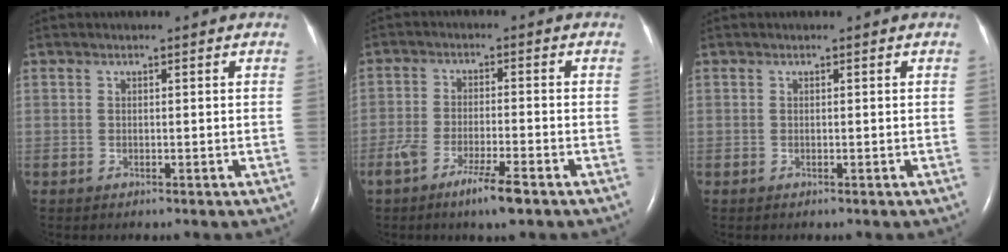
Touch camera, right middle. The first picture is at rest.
{"total": 6.4, "force": [-4.1, 0.6, 4.9], "torque": [-0.097, -0.011, -0.074]}
{"total": 0.0}